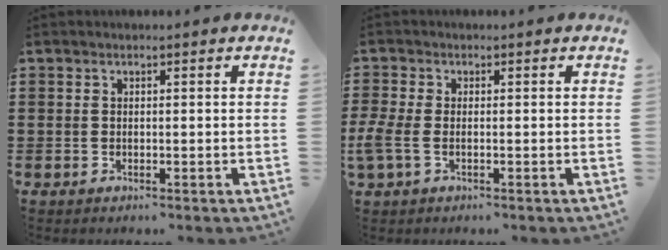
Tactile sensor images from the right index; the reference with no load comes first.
{"total": 2.9, "force": [-1.1, 1.4, 2.4], "torque": [-0.054, -0.004, -0.022]}